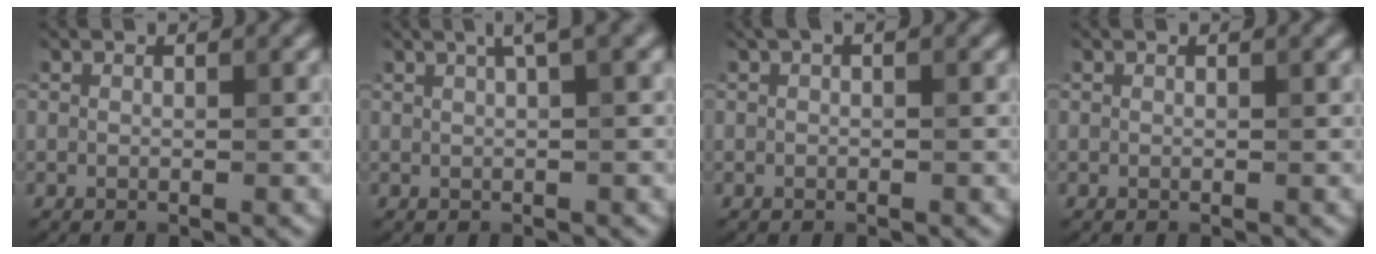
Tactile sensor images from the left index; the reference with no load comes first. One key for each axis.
{"total": 2.7, "fx": 1.4, "fy": 0.5, "fz": 2.3, "tx": -0.026, "ty": 0.010, "tz": 0.019}
{"total": 0.9, "fx": 0.3, "fy": 0.4, "fz": 0.8, "tx": -0.014, "ty": 0.005, "tz": 0.005}
{"total": 0.0}